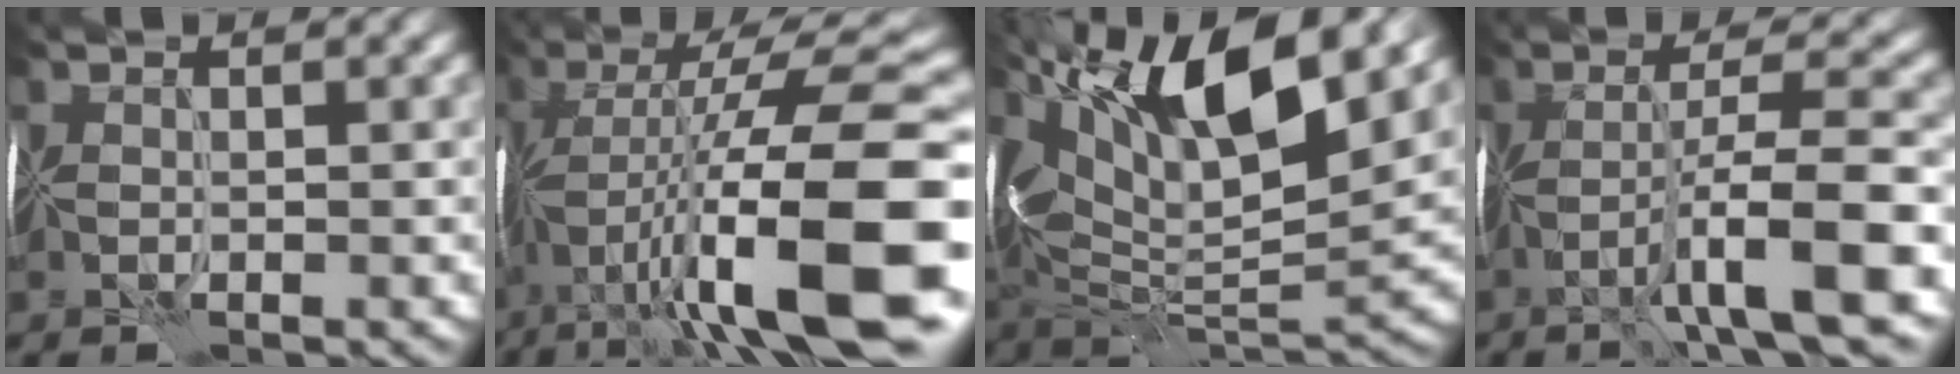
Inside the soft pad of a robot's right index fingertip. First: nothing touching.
{"total": 16.5, "force": [-4.2, 4.8, 15.2], "torque": [-0.251, 0.033, -0.067]}
{"total": 15.9, "force": [7.9, 6.0, 12.4], "torque": [-0.232, 0.030, 0.143]}
{"total": 8.1, "force": [-2.9, 1.3, 7.4], "torque": [-0.116, 0.024, -0.051]}